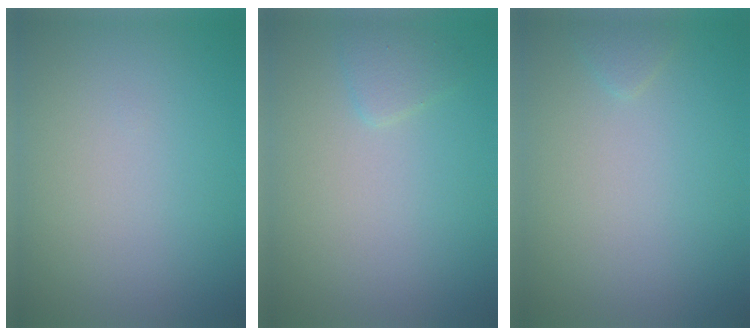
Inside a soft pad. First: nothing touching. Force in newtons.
{"total": 1.2, "press": 1.2, "slide": 0.1}
{"total": 0.7, "press": 0.7, "slide": 0.1}